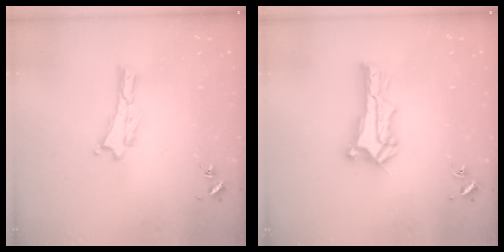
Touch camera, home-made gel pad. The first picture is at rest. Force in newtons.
{"total": 2.7, "press": 2.7, "slide": 0.3}